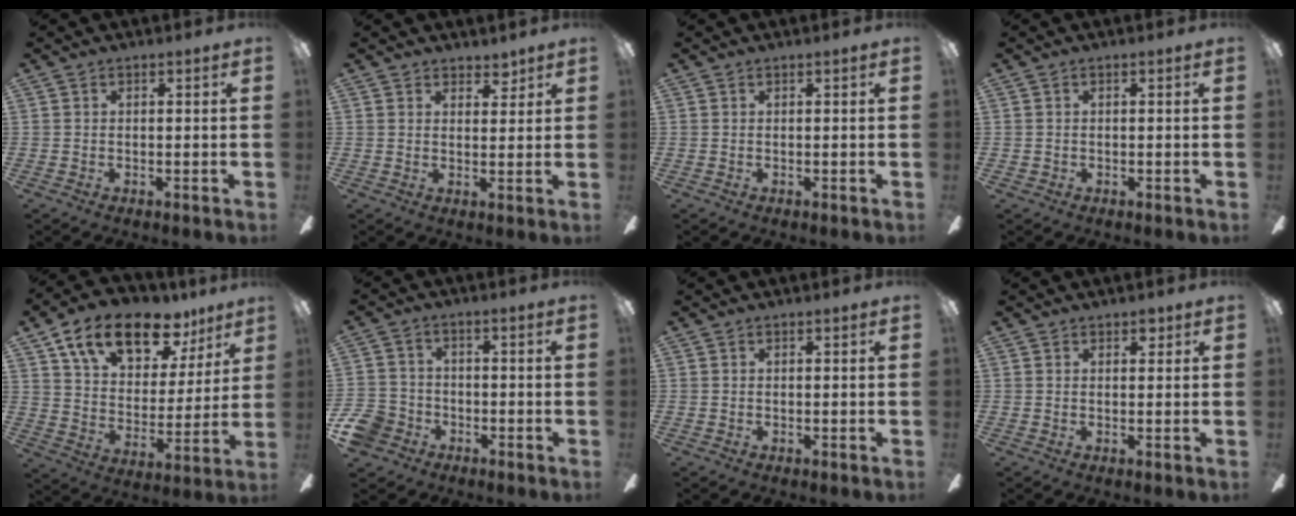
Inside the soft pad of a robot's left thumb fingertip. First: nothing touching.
{"total": 3.6, "force": [3.0, 1.9, 0.6], "torque": [0.007, -0.018, 0.052]}
{"total": 0.0}
{"total": 0.7, "force": [-0.2, 0.7, 0.2], "torque": [-0.002, 0.004, -0.006]}
{"total": 17.6, "force": [11.7, 9.1, 9.4], "torque": [-0.159, -0.063, 0.204]}
{"total": 8.2, "force": [-4.3, 6.3, 3.0], "torque": [-0.081, 0.033, -0.082]}
{"total": 0.0}
{"total": 2.1, "force": [1.3, 1.3, 0.8], "torque": [-0.001, -0.003, 0.021]}